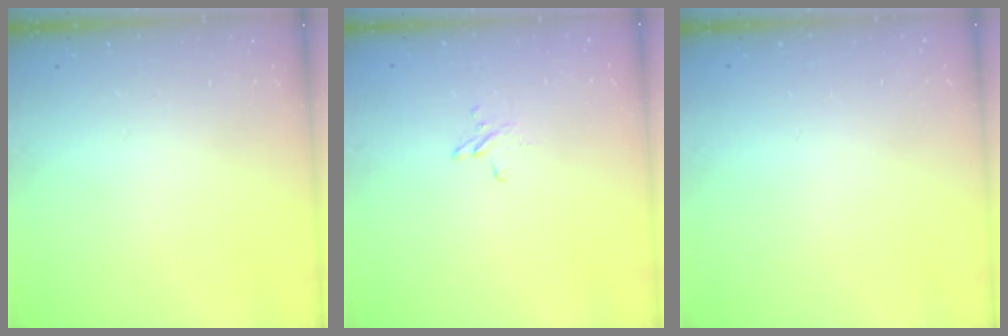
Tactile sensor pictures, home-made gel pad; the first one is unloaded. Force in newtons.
{"total": 2.7, "press": 2.7, "slide": 0.2}
{"total": 0.0}